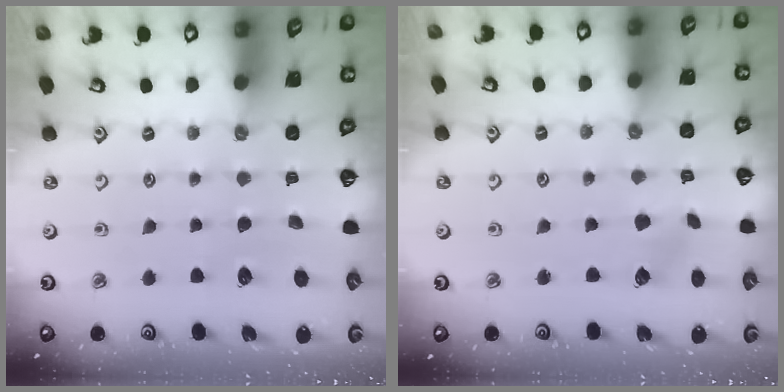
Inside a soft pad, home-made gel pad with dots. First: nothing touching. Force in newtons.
{"total": 2.2, "press": 2.2, "slide": 0.3}